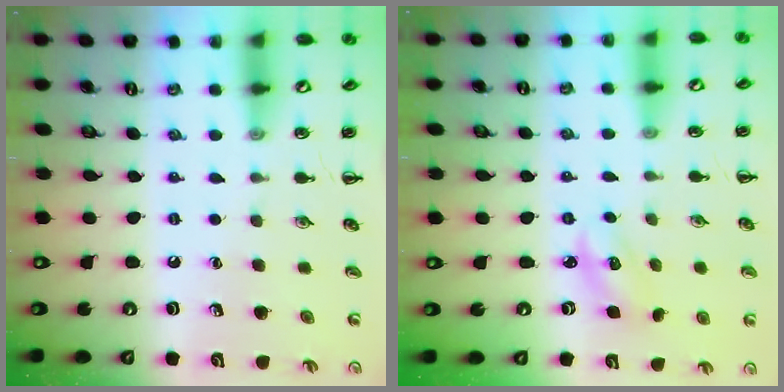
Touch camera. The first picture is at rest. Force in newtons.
{"total": 2.8, "press": 2.8, "slide": 0.7}